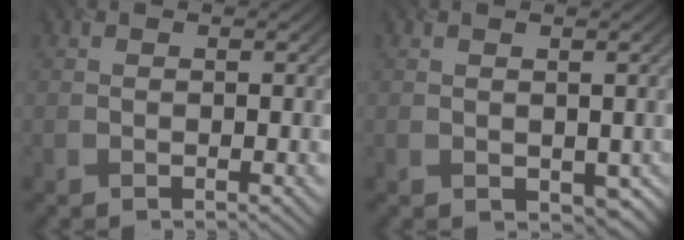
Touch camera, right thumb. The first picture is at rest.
{"total": 1.7, "force": [-0.1, 1.4, 0.8], "torque": [-0.020, -0.011, 0.000]}